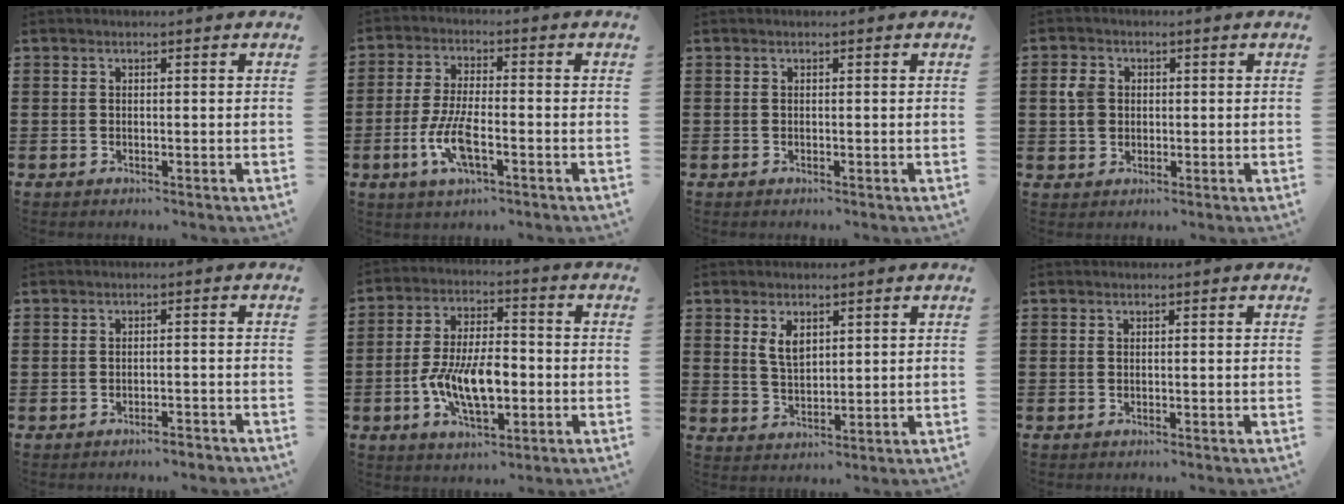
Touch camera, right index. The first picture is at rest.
{"total": 7.3, "force": [-2.6, 2.4, 6.4], "torque": [-0.145, -0.013, -0.051]}
{"total": 0.0}
{"total": 3.5, "force": [0.4, 2.9, 1.9], "torque": [-0.054, 0.010, 0.002]}
{"total": 1.6, "force": [-1.5, 0.2, 0.2], "torque": [-0.010, 0.001, -0.031]}
{"total": 9.9, "force": [-2.4, 4.8, 8.3], "torque": [-0.188, -0.003, -0.051]}
{"total": 3.5, "force": [1.7, 1.9, 2.4], "torque": [-0.045, 0.002, 0.030]}
{"total": 0.0}